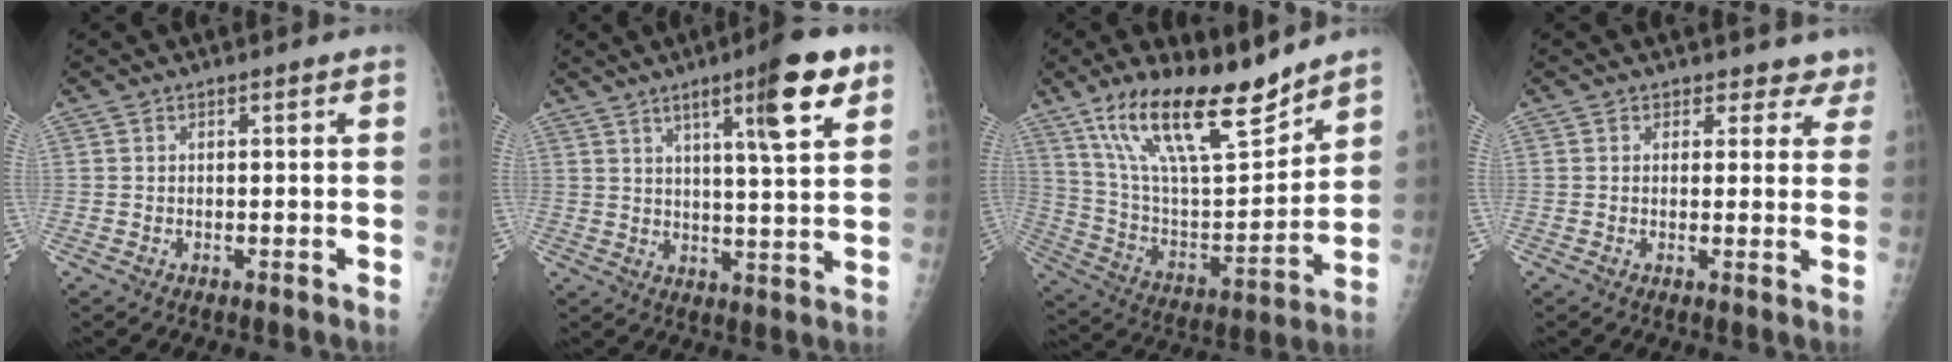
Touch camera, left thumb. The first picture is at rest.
{"total": 12.3, "force": [6.5, 1.7, 10.4], "torque": [-0.146, -0.027, 0.093]}
{"total": 22.1, "force": [15.6, 6.3, 14.2], "torque": [-0.220, -0.069, 0.283]}
{"total": 4.7, "force": [3.8, 2.7, -0.3], "torque": [0.047, -0.019, 0.023]}